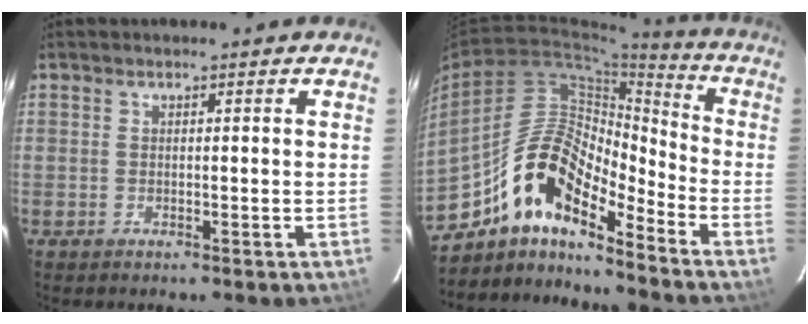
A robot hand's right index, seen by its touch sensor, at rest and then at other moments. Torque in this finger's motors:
{"motor_torque": [0.92, -0.93, 1.05, 0.21]}